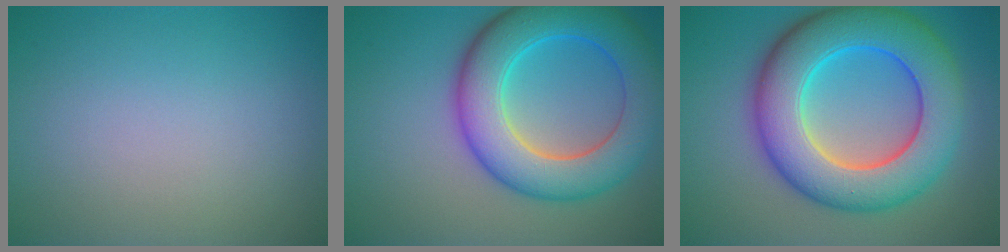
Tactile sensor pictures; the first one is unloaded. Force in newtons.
{"total": 9.5, "press": 9.5, "slide": 0.2}
{"total": 11.6, "press": 11.6, "slide": 0.2}